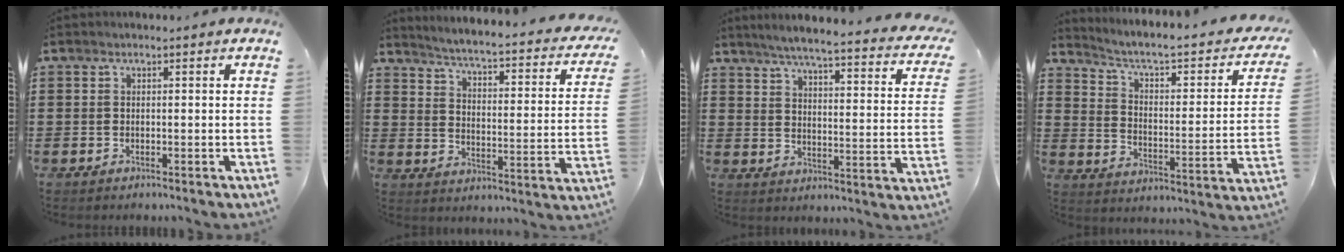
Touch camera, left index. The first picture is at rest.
{"total": 3.0, "force": [2.3, -0.6, 1.8], "torque": [-0.052, -0.036, 0.025]}
{"total": 4.5, "force": [3.7, -0.5, 2.5], "torque": [-0.069, -0.034, 0.054]}
{"total": 3.6, "force": [2.4, 0.7, 2.6], "torque": [-0.067, -0.030, 0.028]}